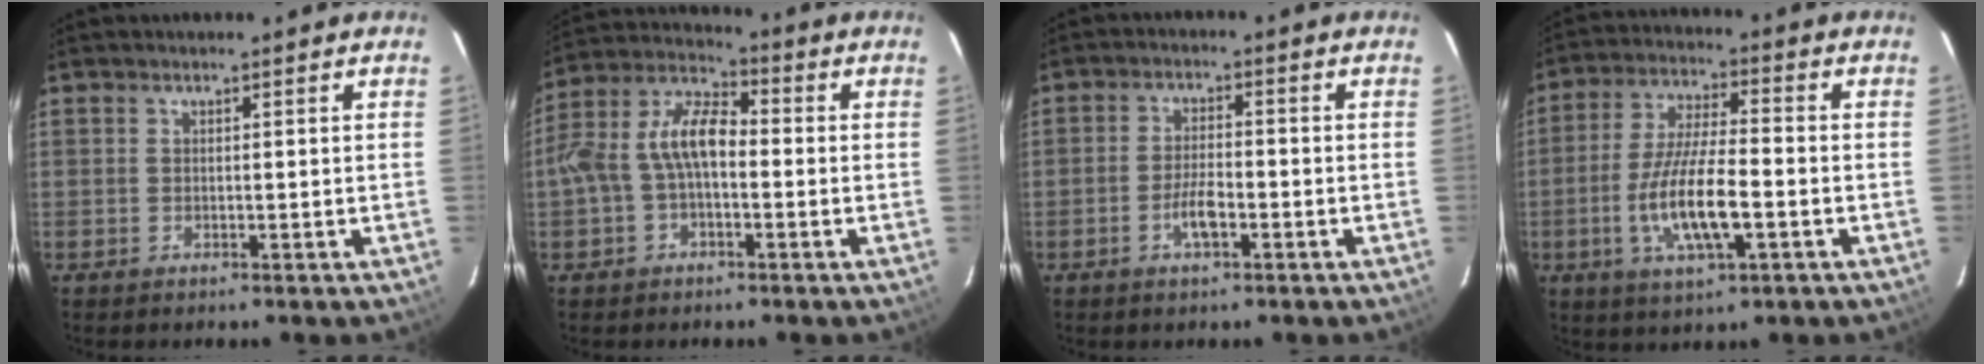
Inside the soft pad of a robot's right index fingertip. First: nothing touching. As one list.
[{"total": 9.3, "force": [-1.5, 5.2, 7.5], "torque": [-0.162, 0.028, -0.032]}, {"total": 4.4, "force": [-2.2, 1.4, 3.5], "torque": [-0.076, 0.003, -0.041]}, {"total": 12.5, "force": [-3.8, 3.1, 11.5], "torque": [-0.232, -0.007, -0.070]}]